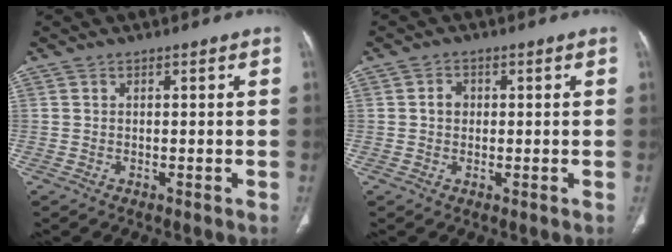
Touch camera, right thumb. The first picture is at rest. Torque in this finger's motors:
{"motor_torque": [-0.31, 0.11, 0.31, -0.08, -0.03]}